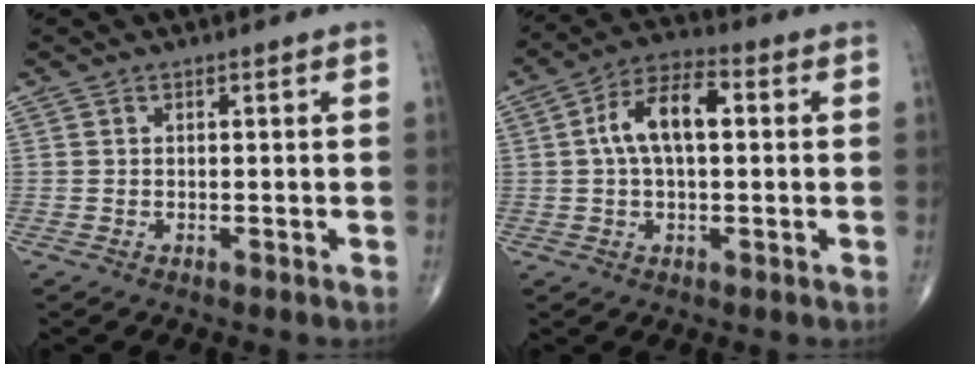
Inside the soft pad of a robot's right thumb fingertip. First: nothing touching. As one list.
[{"total": 9.9, "force": [1.4, 5.0, 8.5], "torque": [-0.156, 0.027, 0.016]}]